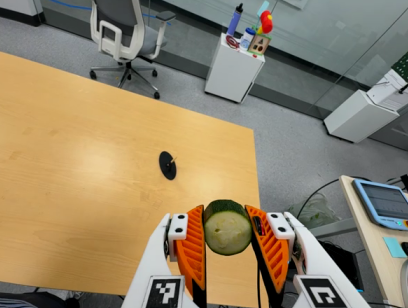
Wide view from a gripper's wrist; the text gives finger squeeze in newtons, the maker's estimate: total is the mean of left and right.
{"total": 11.4, "left": 11.8, "right": 11.0}